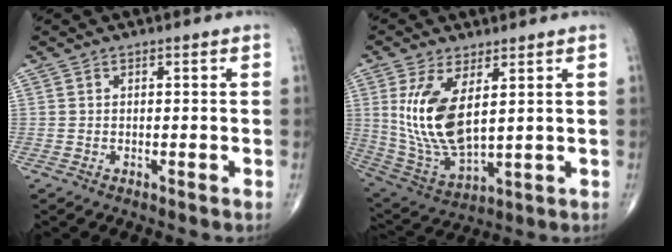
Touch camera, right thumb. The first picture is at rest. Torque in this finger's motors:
{"motor_torque": [-0.58, 1.25, 1.23, 0.38, 0.17]}